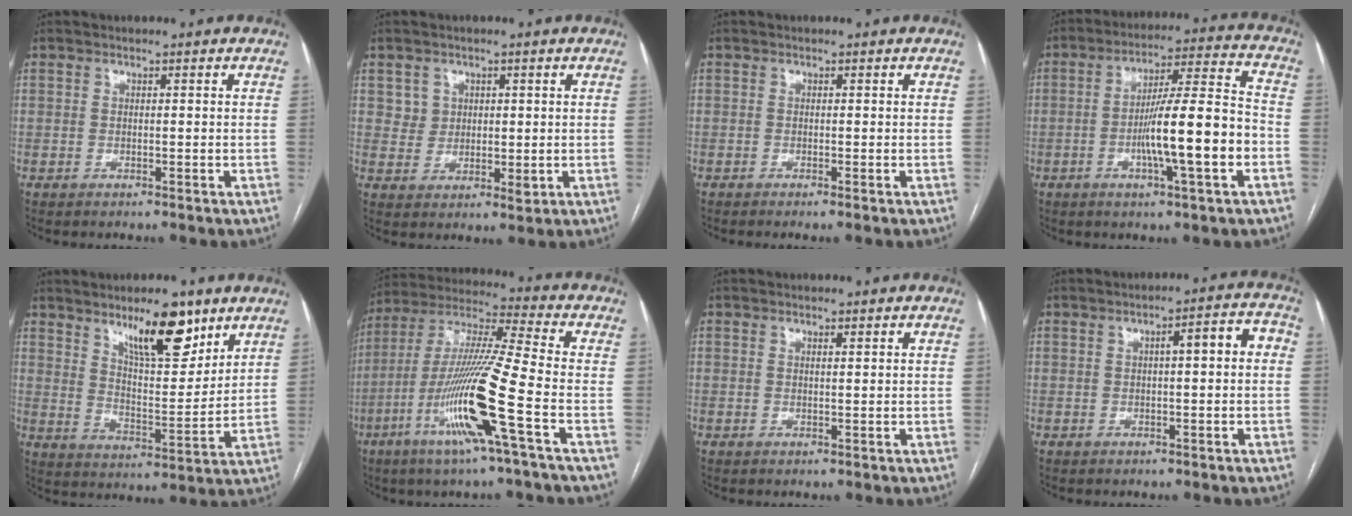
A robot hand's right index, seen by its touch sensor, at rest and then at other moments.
{"total": 4.1, "force": [1.4, 3.7, 1.0], "torque": [-0.009, 0.000, 0.030]}
{"total": 0.7, "force": [-0.4, -0.1, 0.5], "torque": [-0.010, 0.000, -0.008]}
{"total": 14.1, "force": [-3.7, 0.6, 13.6], "torque": [-0.222, 0.009, -0.061]}
{"total": 11.8, "force": [7.9, 3.3, 8.1], "torque": [-0.130, -0.005, 0.136]}
{"total": 16.9, "force": [-6.4, -1.1, 15.6], "torque": [-0.311, -0.014, -0.126]}
{"total": 0.5, "force": [0.4, 0.0, 0.4], "torque": [-0.007, -0.001, 0.006]}
{"total": 5.1, "force": [0.3, 1.0, 5.0], "torque": [-0.067, 0.026, 0.002]}